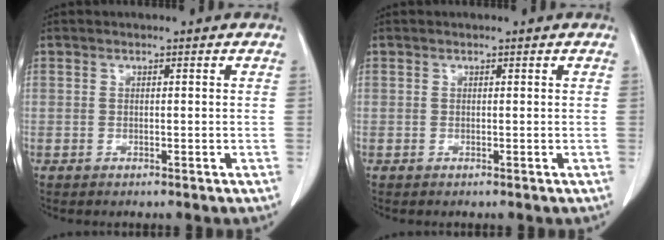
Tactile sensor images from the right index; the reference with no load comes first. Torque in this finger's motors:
{"motor_torque": [-0.18, 0.15, -0.02, -0.01]}